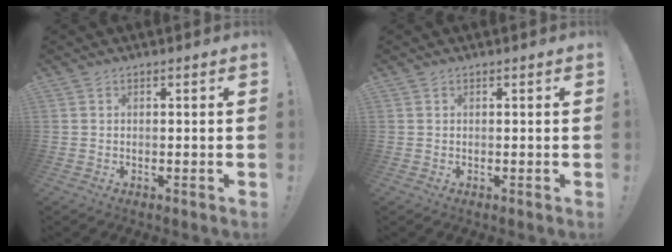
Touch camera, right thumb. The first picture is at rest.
{"total": 0.0}